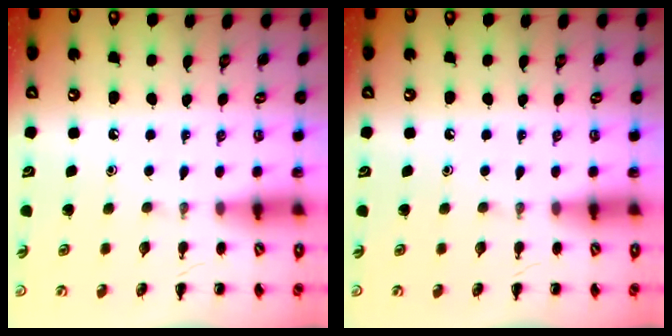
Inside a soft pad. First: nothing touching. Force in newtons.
{"total": 0.0}